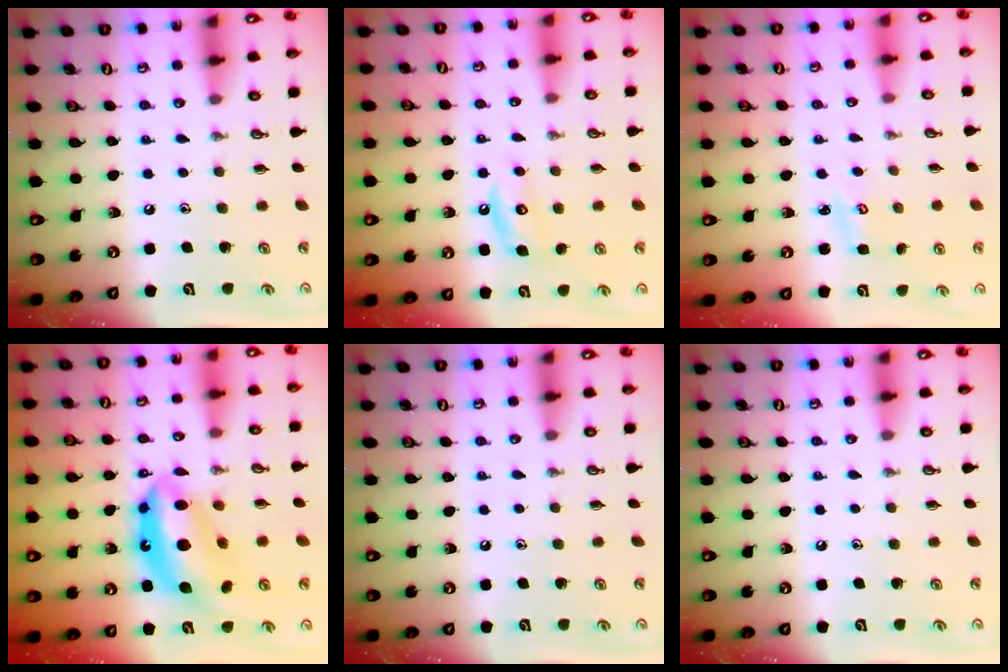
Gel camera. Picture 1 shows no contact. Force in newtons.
{"total": 4.4, "press": 4.4, "slide": 0.4}
{"total": 2.6, "press": 2.6, "slide": 0.3}
{"total": 15.3, "press": 15.3, "slide": 1.4}
{"total": 0.0}
{"total": 0.0}